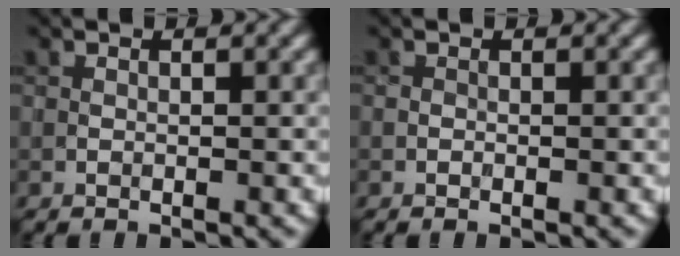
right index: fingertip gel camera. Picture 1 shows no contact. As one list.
[{"total": 0.0}]